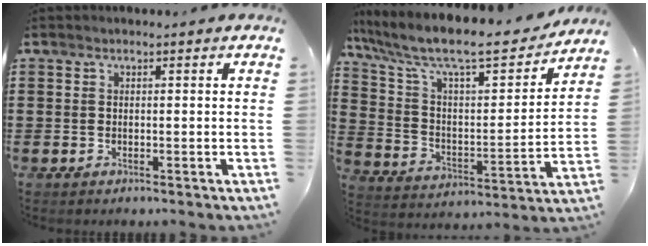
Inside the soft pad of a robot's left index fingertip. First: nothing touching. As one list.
[{"total": 10.4, "force": [8.6, 1.8, 5.6], "torque": [-0.138, -0.060, 0.141]}]